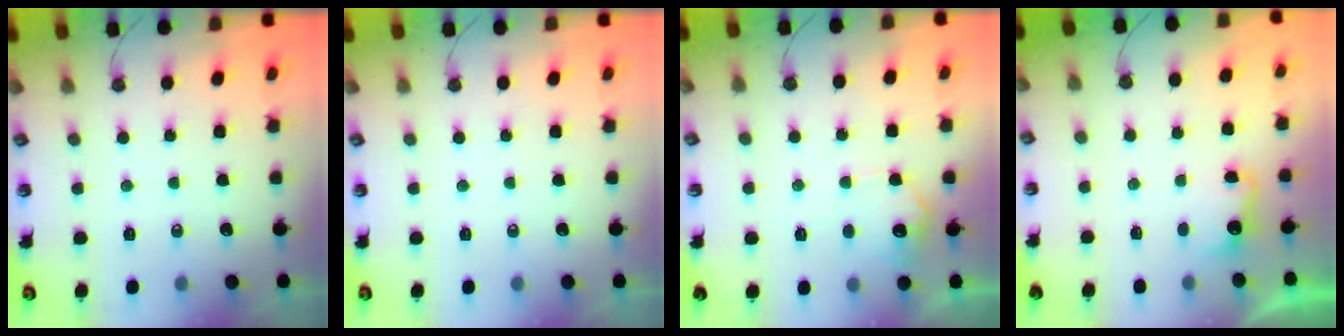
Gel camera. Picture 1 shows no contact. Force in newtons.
{"total": 0.0}
{"total": 9.0, "press": 9.0, "slide": 0.3}
{"total": 3.0, "press": 2.8, "slide": 1.0}